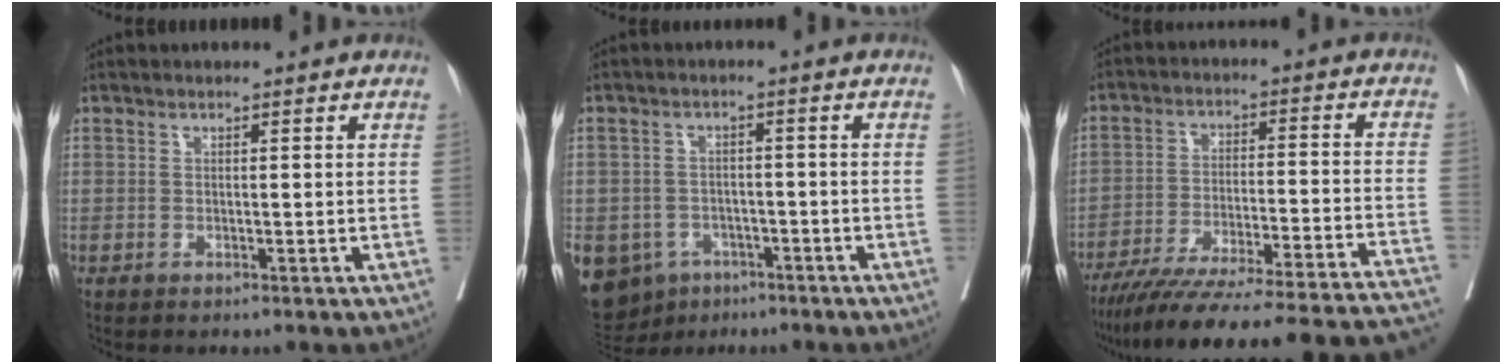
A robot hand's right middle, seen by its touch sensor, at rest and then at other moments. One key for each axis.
{"total": 13.0, "fx": -6.7, "fy": 10.4, "fz": 4.1, "tx": -0.118, "ty": 0.002, "tz": -0.089}
{"total": 31.8, "fx": -28.6, "fy": 0.5, "fz": 13.8, "tx": -0.137, "ty": -0.043, "tz": -0.391}